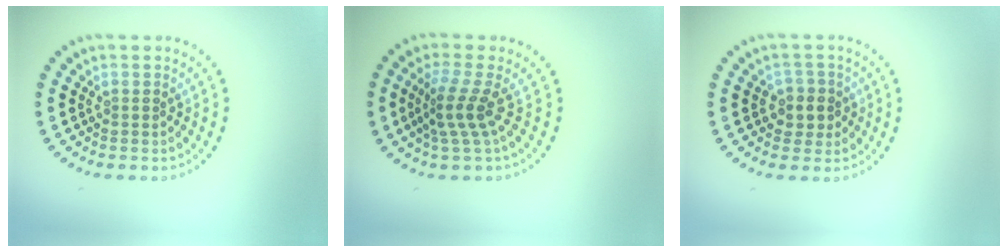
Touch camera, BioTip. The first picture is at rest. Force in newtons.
{"total": 3.0, "press": 1.9, "slide": 2.3}
{"total": 2.1, "press": 2.0, "slide": 0.8}